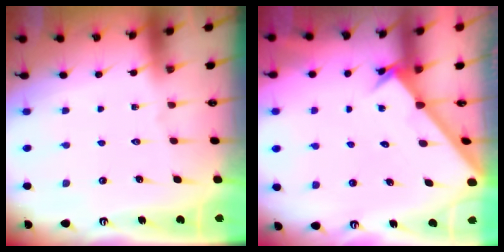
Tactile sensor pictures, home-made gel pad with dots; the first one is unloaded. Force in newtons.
{"total": 2.2, "press": 2.2, "slide": 0.2}